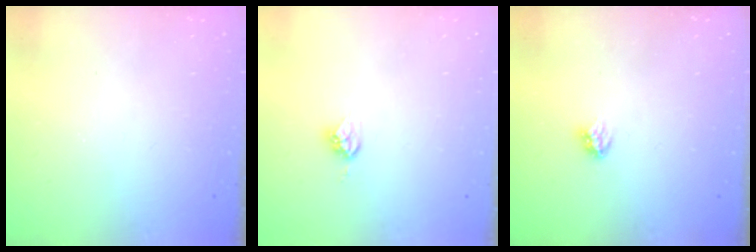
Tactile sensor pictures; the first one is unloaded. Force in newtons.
{"total": 4.7, "press": 4.7, "slide": 0.1}
{"total": 2.9, "press": 2.9, "slide": 0.4}